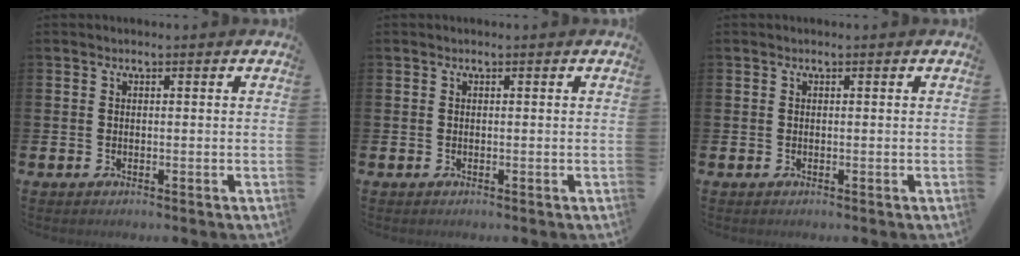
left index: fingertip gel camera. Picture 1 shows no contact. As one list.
[{"total": 0.0}, {"total": 0.0}]